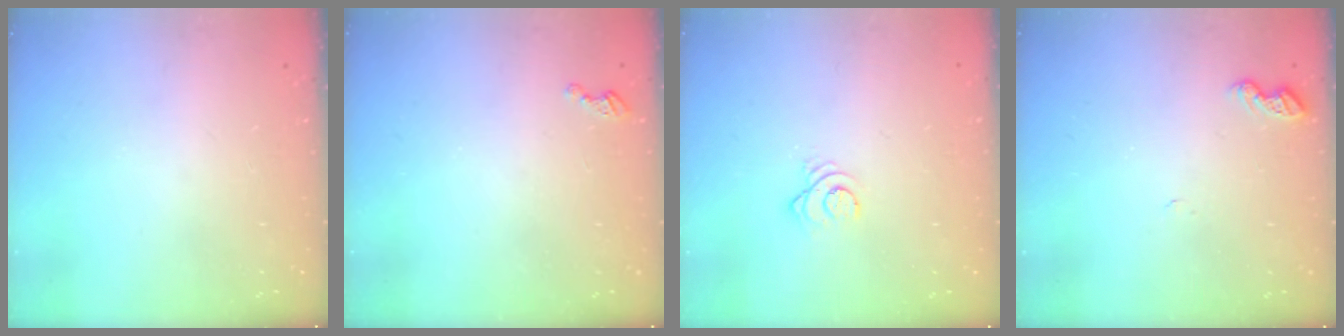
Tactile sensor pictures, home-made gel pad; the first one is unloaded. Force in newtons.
{"total": 2.8, "press": 2.8, "slide": 0.4}
{"total": 3.3, "press": 3.3, "slide": 0.2}
{"total": 4.5, "press": 4.4, "slide": 0.5}